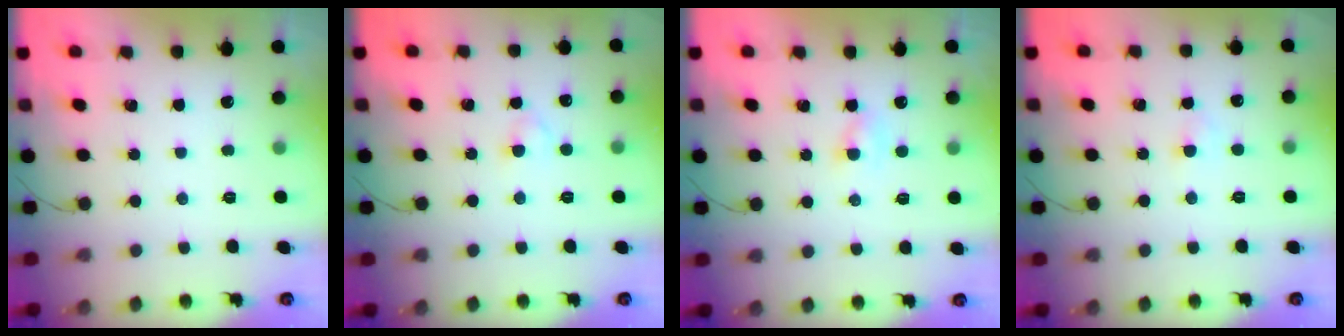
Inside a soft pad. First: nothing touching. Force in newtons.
{"total": 2.2, "press": 2.0, "slide": 1.1}
{"total": 1.6, "press": 1.4, "slide": 0.7}
{"total": 1.8, "press": 1.5, "slide": 0.9}